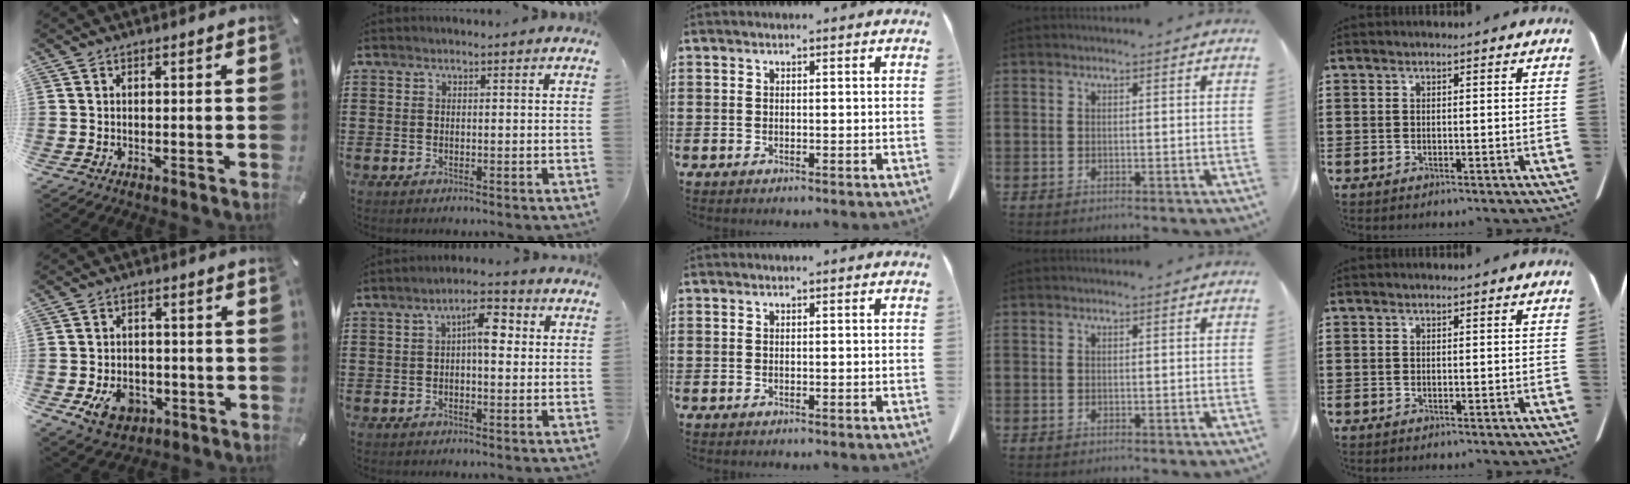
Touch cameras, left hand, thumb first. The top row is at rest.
{"thumb": {"total": 8.1, "force": [-2.7, 6.2, 4.5], "torque": [-0.085, 0.009, -0.050]}, "index": {"total": 5.8, "force": [0.8, 2.3, 5.2], "torque": [-0.079, 0.006, 0.005]}}